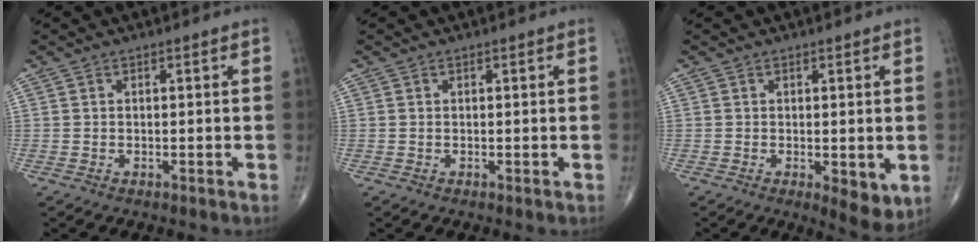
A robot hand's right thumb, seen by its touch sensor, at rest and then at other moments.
{"total": 0.0}
{"total": 5.6, "force": [-1.0, 2.3, 5.0], "torque": [-0.060, -0.016, -0.008]}